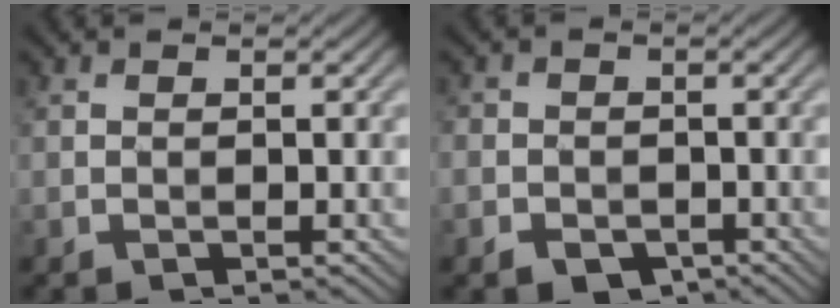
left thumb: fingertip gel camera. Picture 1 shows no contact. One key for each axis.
{"total": 3.9, "fx": -1.8, "fy": 3.3, "fz": 1.2, "tx": -0.012, "ty": -0.010, "tz": -0.043}